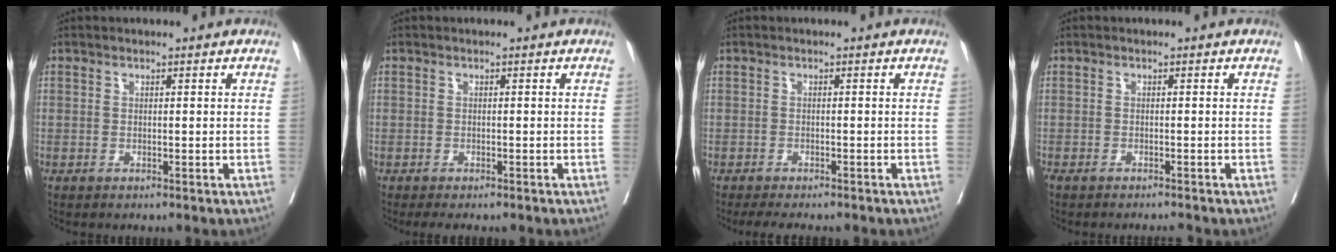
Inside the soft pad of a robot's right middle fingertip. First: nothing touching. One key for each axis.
{"total": 3.1, "fx": -2.5, "fy": 1.1, "fz": 1.4, "tx": -0.010, "ty": -0.005, "tz": -0.032}
{"total": 5.5, "fx": -4.7, "fy": 1.5, "fz": 2.4, "tx": -0.026, "ty": -0.006, "tz": -0.066}
{"total": 2.2, "fx": -2.0, "fy": 0.1, "fz": 0.8, "tx": -0.011, "ty": -0.003, "tz": -0.031}